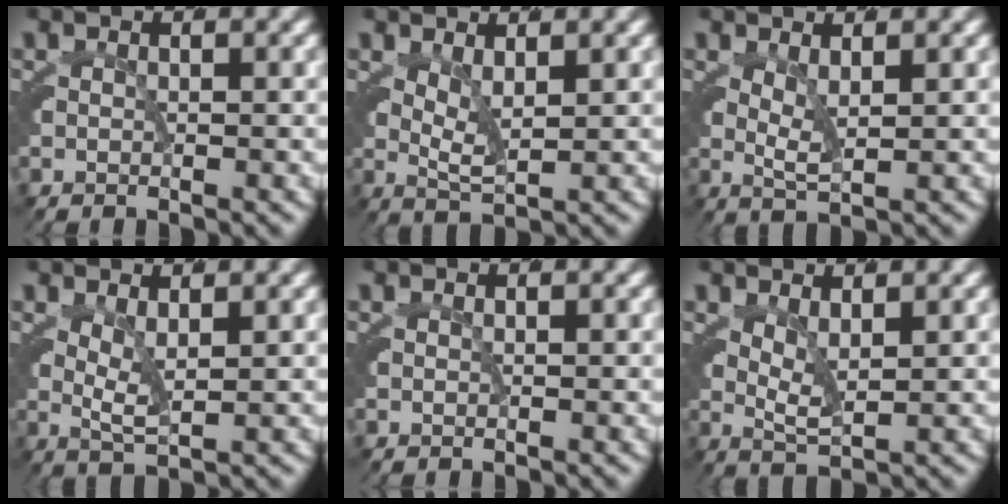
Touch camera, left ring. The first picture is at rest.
{"total": 4.2, "force": [1.8, 2.2, 3.1], "torque": [-0.059, -0.008, 0.030]}
{"total": 3.3, "force": [1.5, 1.5, 2.5], "torque": [-0.050, -0.008, 0.027]}
{"total": 4.0, "force": [1.5, 2.0, 3.1], "torque": [-0.057, -0.007, 0.026]}
{"total": 0.0}
{"total": 3.7, "force": [1.6, 1.8, 2.8], "torque": [-0.056, -0.010, 0.029]}